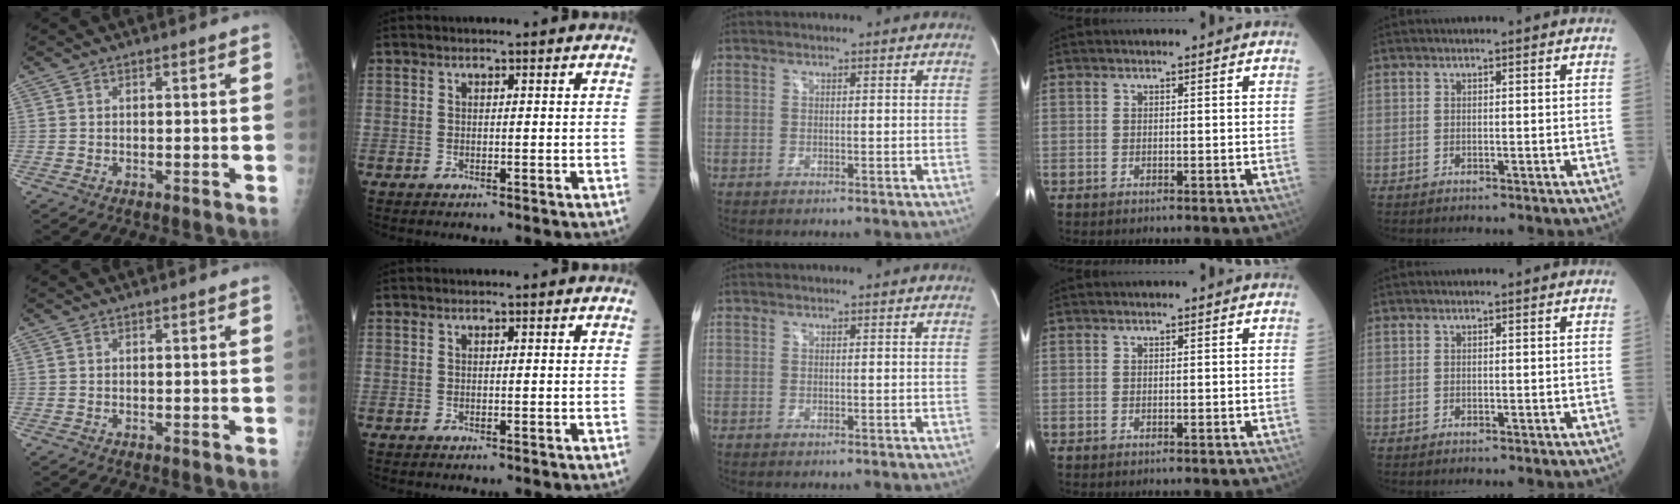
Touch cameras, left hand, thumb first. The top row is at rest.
{}